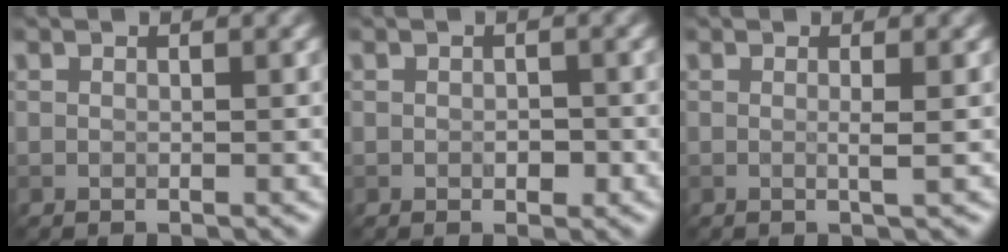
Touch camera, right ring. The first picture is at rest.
{"total": 1.2, "force": [-0.3, 0.7, 0.9], "torque": [-0.012, -0.002, -0.004]}
{"total": 1.3, "force": [0.0, 0.3, 1.3], "torque": [-0.016, -0.002, -0.006]}